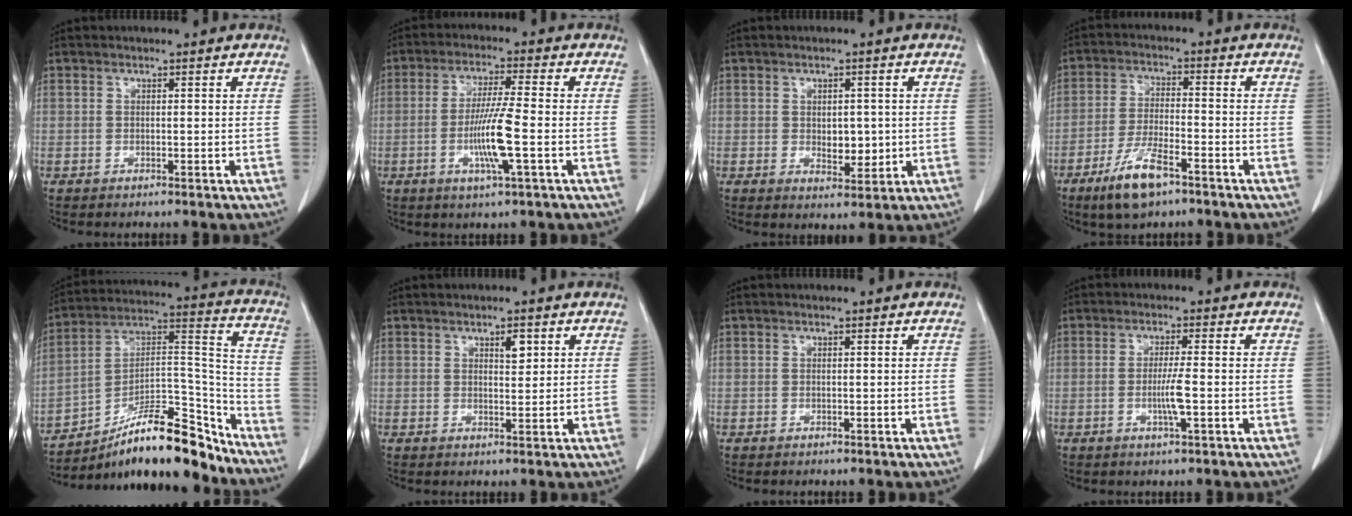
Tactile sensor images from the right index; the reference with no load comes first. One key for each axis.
{"total": 8.3, "fx": -2.2, "fy": -0.3, "fz": 8.0, "tx": -0.155, "ty": -0.009, "tz": -0.042}
{"total": 4.0, "fx": 0.0, "fy": 2.3, "fz": 3.2, "tx": -0.043, "ty": -0.005, "tz": 0.009}
{"total": 8.7, "fx": -5.6, "fy": 2.1, "fz": 6.4, "tx": -0.131, "ty": -0.014, "tz": -0.100}
{"total": 20.3, "fx": -16.2, "fy": 4.6, "fz": 11.4, "tx": -0.170, "ty": 0.038, "tz": -0.266}
{"total": 2.3, "fx": 1.1, "fy": 0.8, "fz": 1.8, "tx": -0.028, "ty": -0.004, "tz": 0.019}
{"total": 0.0}
{"total": 3.8, "fx": -0.9, "fy": -0.2, "fz": 3.7, "tx": -0.072, "ty": -0.005, "tz": -0.017}